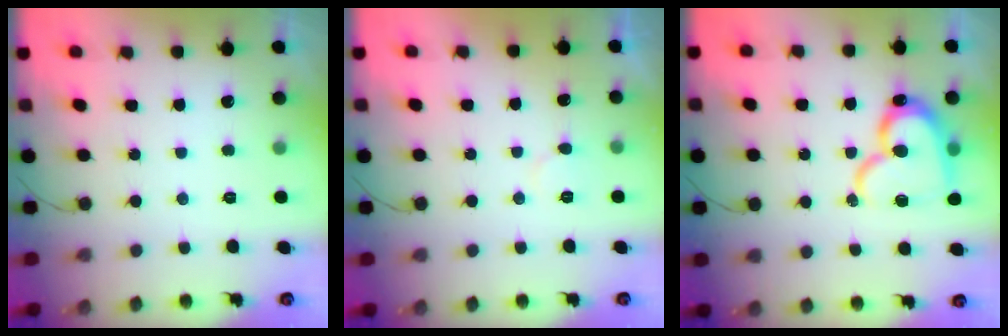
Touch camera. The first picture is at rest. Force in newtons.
{"total": 3.3, "press": 3.3, "slide": 0.3}
{"total": 15.2, "press": 15.2, "slide": 0.7}